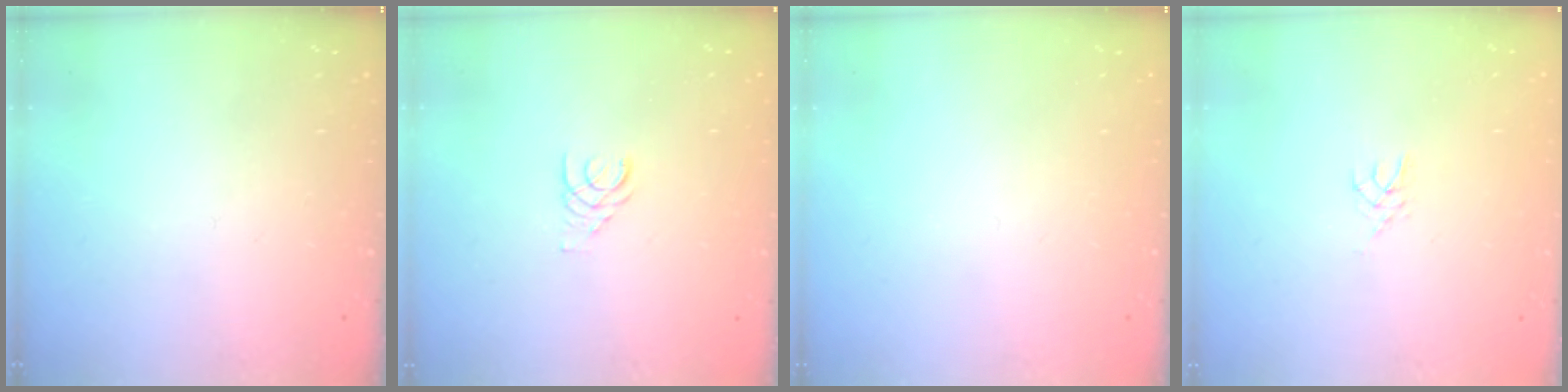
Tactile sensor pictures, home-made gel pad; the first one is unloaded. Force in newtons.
{"total": 1.7, "press": 1.7, "slide": 0.2}
{"total": 0.0}
{"total": 2.5, "press": 2.4, "slide": 0.4}